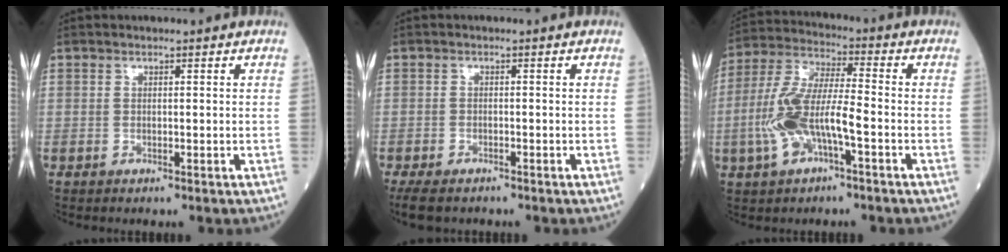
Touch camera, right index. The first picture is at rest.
{"total": 5.5, "force": [-4.3, 2.2, 2.5], "torque": [-0.045, -0.011, -0.069]}
{"total": 11.2, "force": [-3.2, 2.8, 10.3], "torque": [-0.229, 0.013, -0.060]}